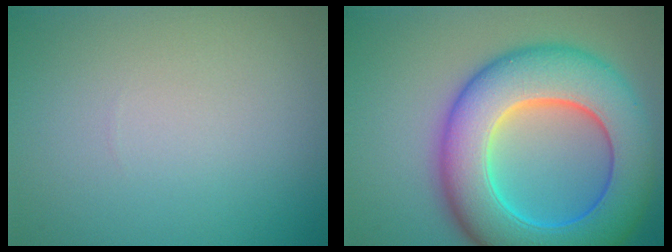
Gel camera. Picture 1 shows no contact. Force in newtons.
{"total": 12.1, "press": 12.1, "slide": 0.3}